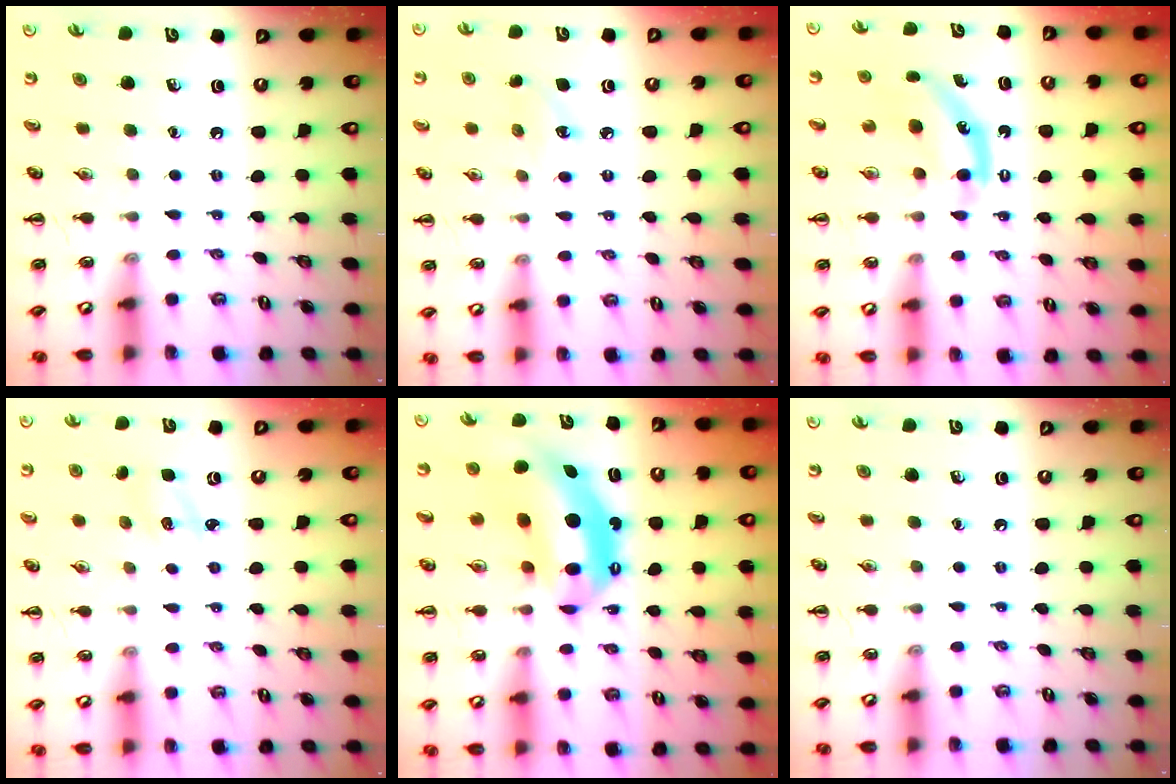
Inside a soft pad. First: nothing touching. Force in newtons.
{"total": 5.5, "press": 5.3, "slide": 1.4}
{"total": 5.4, "press": 5.3, "slide": 0.8}
{"total": 2.2, "press": 2.1, "slide": 0.6}
{"total": 11.3, "press": 11.0, "slide": 2.6}
{"total": 0.0}